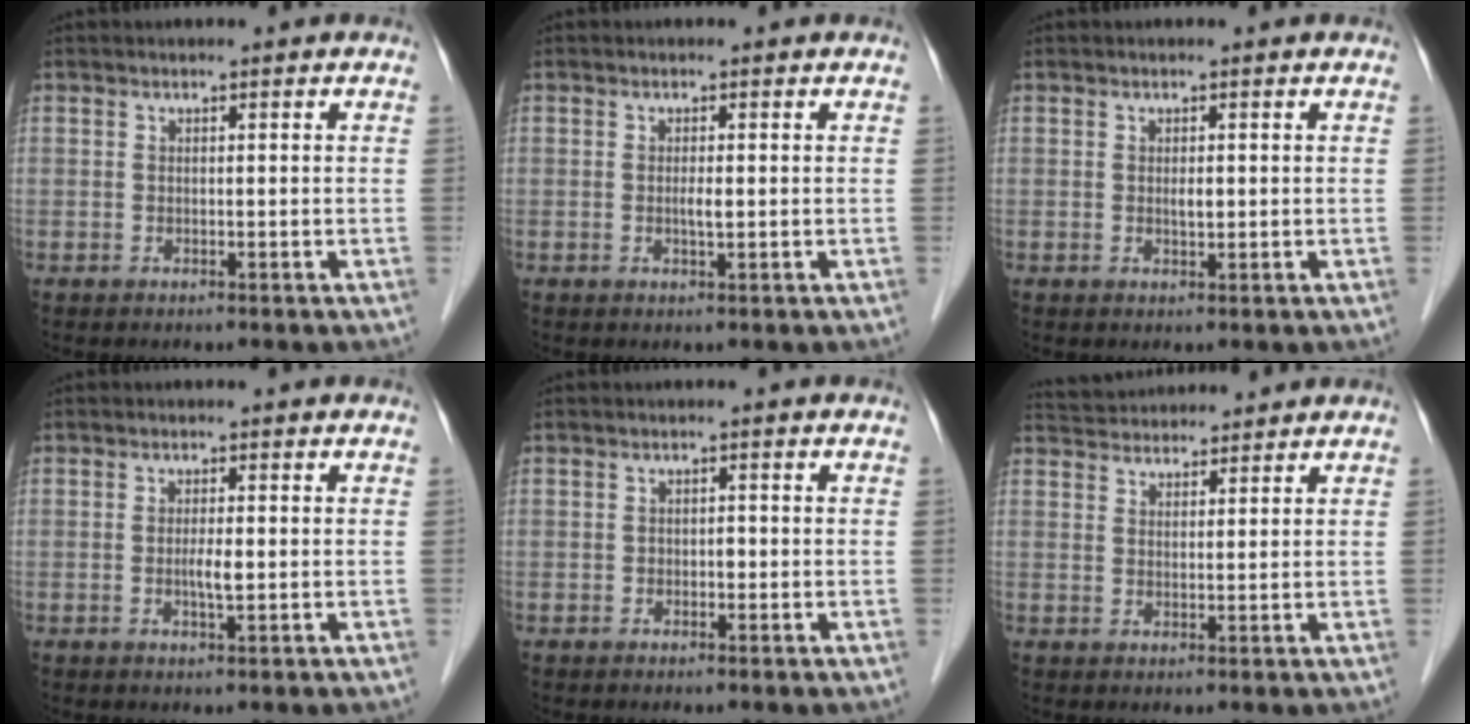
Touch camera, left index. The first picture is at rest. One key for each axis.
{"total": 1.3, "fx": -0.4, "fy": 0.1, "fz": 1.2, "tx": -0.022, "ty": -0.006, "tz": -0.007}
{"total": 1.0, "fx": -0.2, "fy": 0.3, "fz": 0.9, "tx": -0.016, "ty": -0.007, "tz": -0.003}
{"total": 2.1, "fx": -0.6, "fy": 0.2, "fz": 2.0, "tx": -0.039, "ty": -0.006, "tz": -0.008}
{"total": 1.1, "fx": -0.6, "fy": 0.6, "fz": 0.6, "tx": -0.007, "ty": -0.002, "tz": -0.013}
{"total": 7.3, "fx": 7.0, "fy": 1.2, "fz": 1.5, "tx": -0.031, "ty": 0.031, "tz": 0.114}